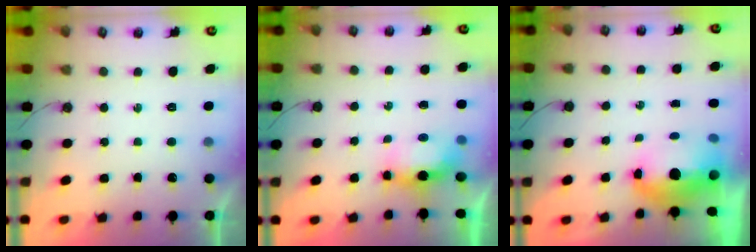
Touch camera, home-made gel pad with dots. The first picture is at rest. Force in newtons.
{"total": 5.9, "press": 5.8, "slide": 0.7}
{"total": 12.9, "press": 9.2, "slide": 9.1}